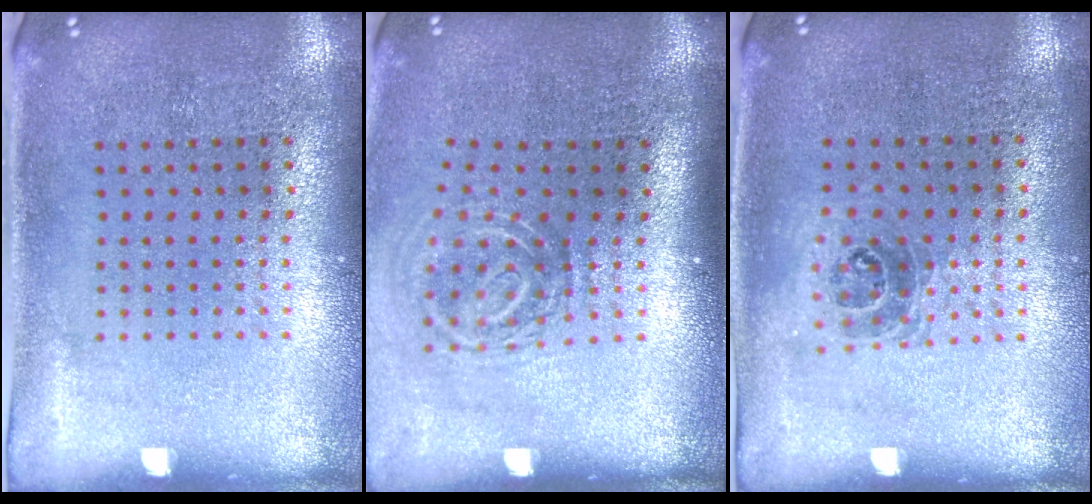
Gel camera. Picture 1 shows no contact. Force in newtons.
{"total": 1.8, "press": 1.2, "slide": 1.3}
{"total": 1.1, "press": 1.0, "slide": 0.5}